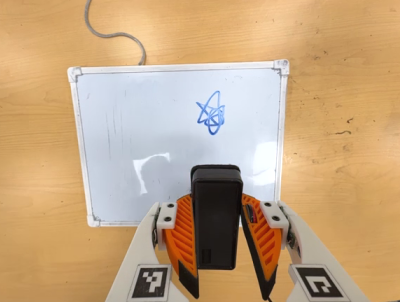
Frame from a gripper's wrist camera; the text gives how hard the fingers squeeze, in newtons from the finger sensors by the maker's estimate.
{"total": 6.3, "left": 4.8, "right": 7.8}